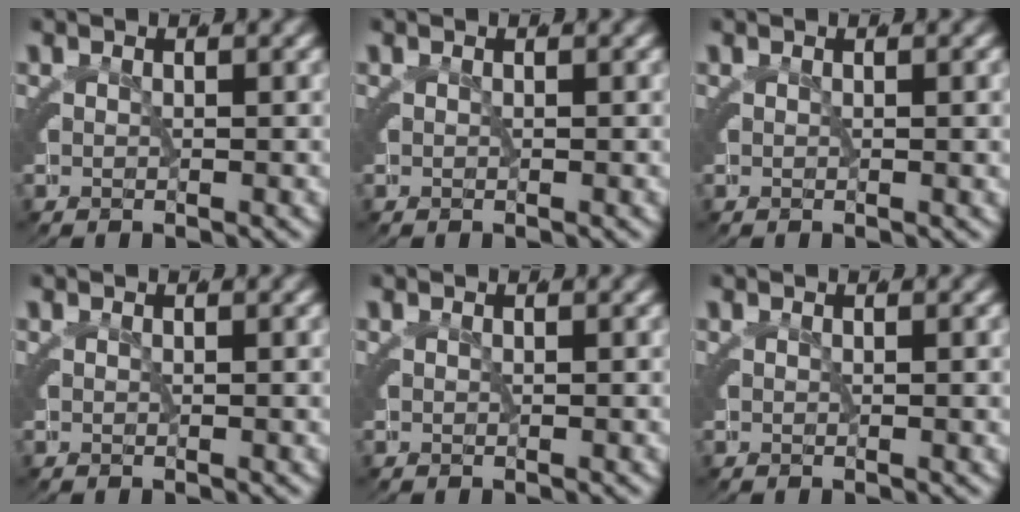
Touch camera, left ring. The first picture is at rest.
{"total": 0.0}
{"total": 0.0}
{"total": 0.0}
{"total": 0.0}
{"total": 0.0}